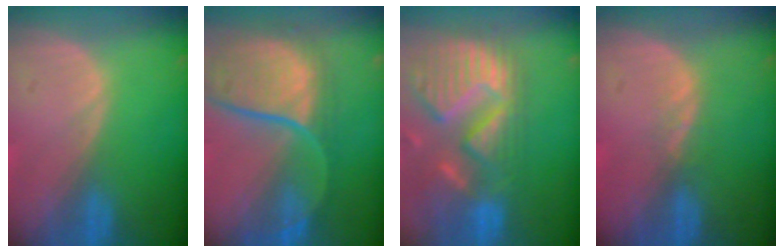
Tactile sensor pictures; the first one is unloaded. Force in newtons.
{"total": 11.9, "press": 9.8, "slide": 6.7}
{"total": 14.0, "press": 11.6, "slide": 7.7}
{"total": 1.5, "press": 1.2, "slide": 0.8}